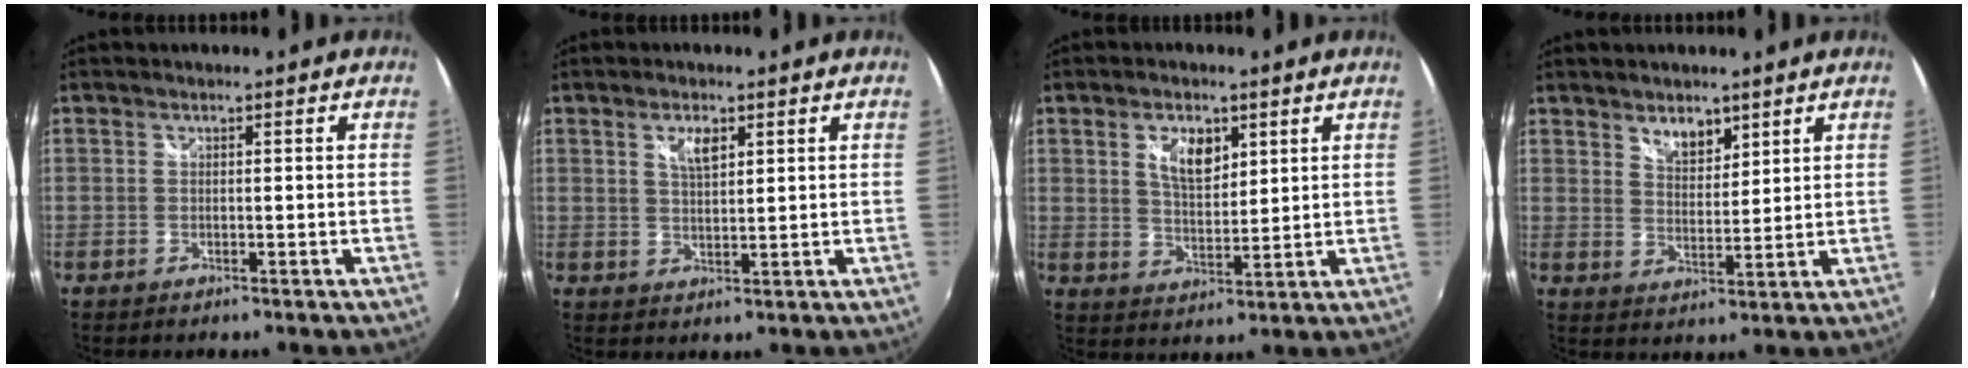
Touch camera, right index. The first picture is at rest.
{"total": 3.7, "force": [1.8, 1.6, 2.8], "torque": [-0.047, 0.001, 0.032]}
{"total": 6.6, "force": [2.9, 3.4, 4.8], "torque": [-0.084, 0.004, 0.054]}
{"total": 4.9, "force": [3.5, 2.4, 2.4], "torque": [-0.032, 0.001, 0.061]}